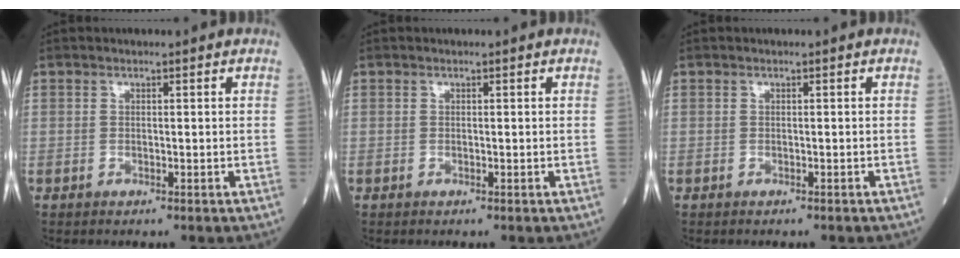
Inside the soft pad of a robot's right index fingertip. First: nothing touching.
{"total": 0.0}
{"total": 1.2, "force": [-1.1, 0.3, 0.5], "torque": [-0.008, -0.002, -0.013]}